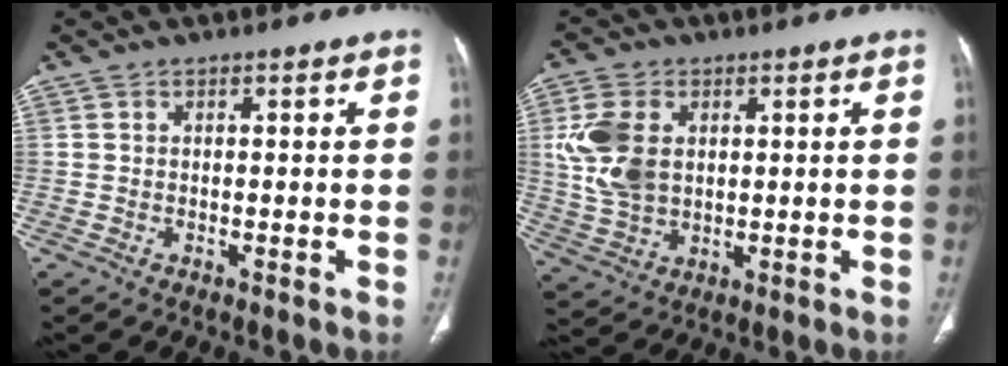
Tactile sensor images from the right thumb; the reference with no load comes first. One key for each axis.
{"total": 10.7, "fx": 2.1, "fy": 7.3, "fz": 7.6, "tx": -0.155, "ty": -0.001, "tz": 0.048}